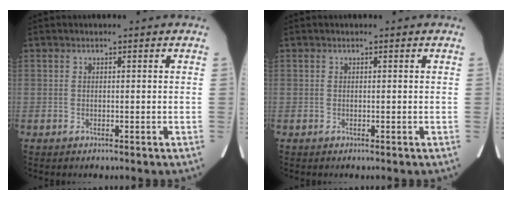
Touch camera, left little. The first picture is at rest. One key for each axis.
{"total": 0.0}